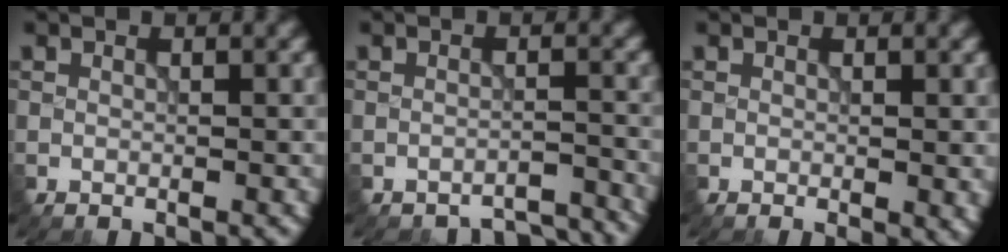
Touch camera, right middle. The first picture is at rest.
{"total": 3.0, "force": [-3.0, 0.2, 0.1], "torque": [0.003, -0.001, -0.034]}
{"total": 1.0, "force": [-0.1, 0.3, 0.9], "torque": [-0.012, -0.007, 0.000]}